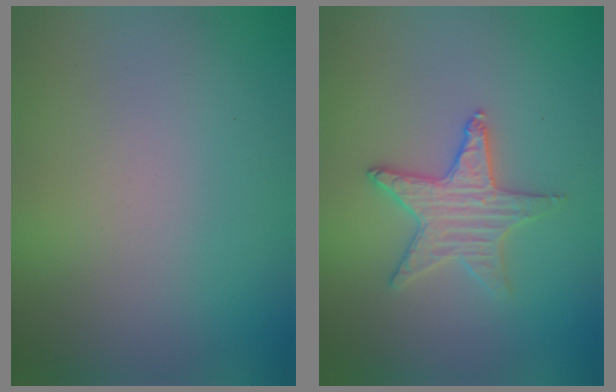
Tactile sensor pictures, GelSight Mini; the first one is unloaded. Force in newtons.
{"total": 3.0, "press": 3.0, "slide": 0.1}